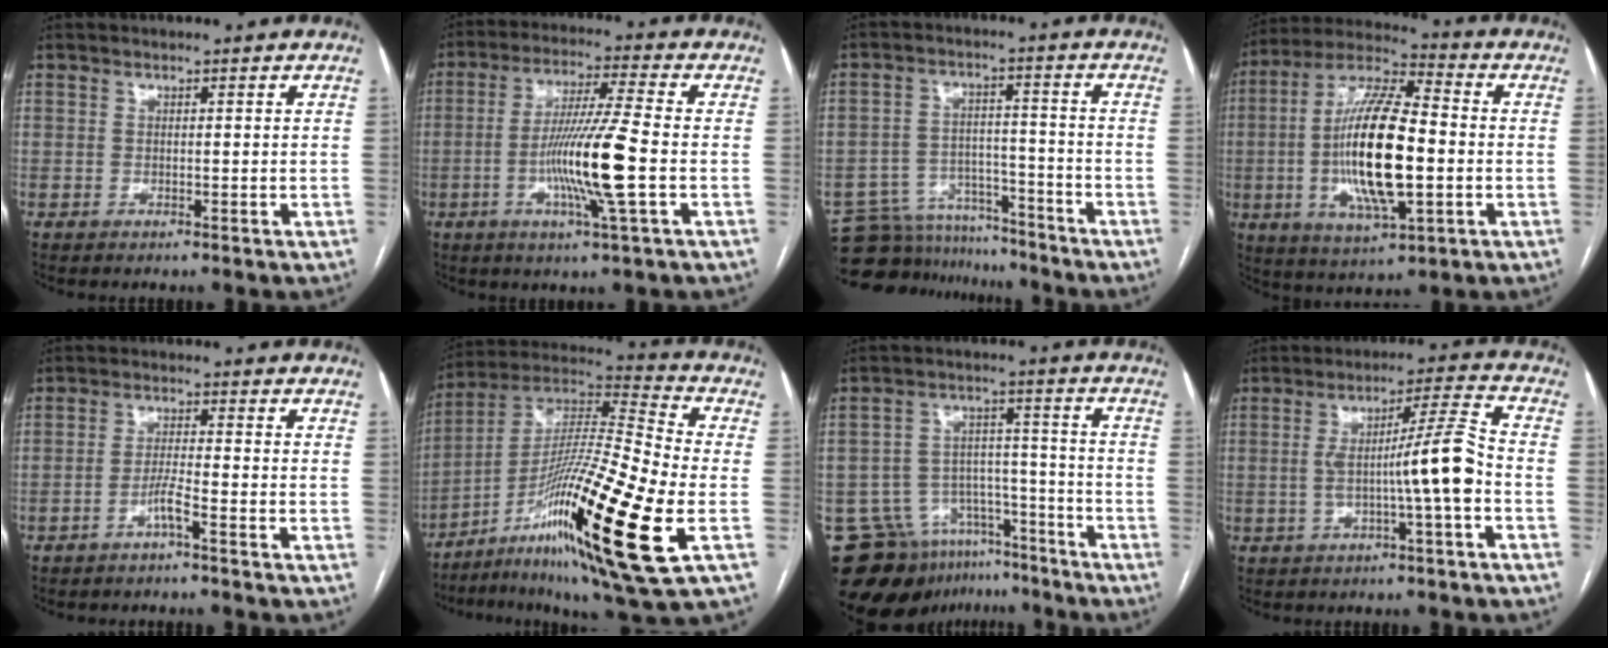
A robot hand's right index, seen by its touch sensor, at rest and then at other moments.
{"total": 12.1, "force": [-2.6, -0.8, 11.8], "torque": [-0.227, -0.012, -0.054]}
{"total": 13.1, "force": [-12.1, 4.7, 1.8], "torque": [-0.032, 0.025, -0.186]}
{"total": 18.1, "force": [-1.9, 4.5, 17.4], "torque": [-0.344, -0.001, -0.033]}
{"total": 2.9, "force": [-1.8, -0.5, 2.2], "torque": [-0.043, 0.001, -0.037]}
{"total": 24.9, "force": [-8.3, 0.8, 23.5], "torque": [-0.421, -0.032, -0.149]}
{"total": 14.7, "force": [-11.6, 8.6, 3.0], "torque": [-0.051, 0.050, -0.167]}
{"total": 9.2, "force": [-1.9, -0.6, 9.0], "torque": [-0.150, 0.022, -0.030]}